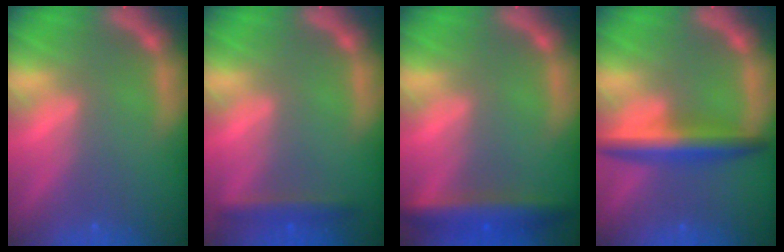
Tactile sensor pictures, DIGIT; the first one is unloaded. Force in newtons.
{"total": 2.4}
{"total": 5.0}
{"total": 5.0}